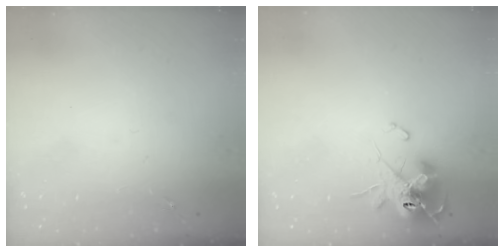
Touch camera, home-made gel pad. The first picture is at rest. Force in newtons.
{"total": 13.8, "press": 13.8, "slide": 1.5}